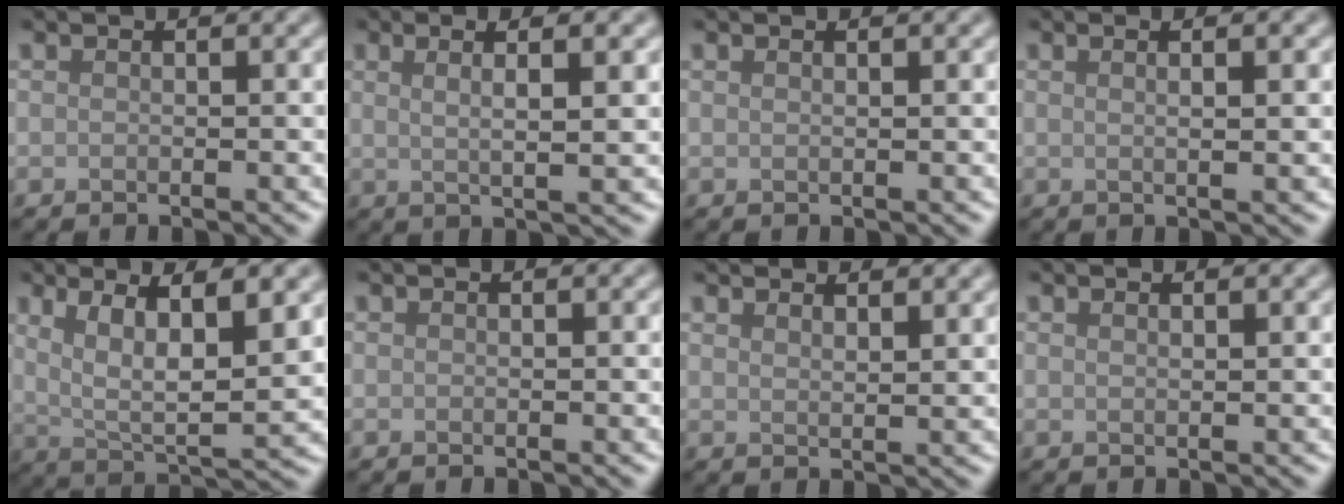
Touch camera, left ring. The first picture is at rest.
{"total": 4.8, "force": [1.7, 1.2, 4.4], "torque": [-0.063, 0.003, 0.012]}
{"total": 0.6, "force": [0.5, 0.2, 0.4], "torque": [-0.004, 0.001, 0.004]}
{"total": 3.3, "force": [1.2, 1.1, 2.8], "torque": [-0.024, 0.005, -0.003]}
{"total": 8.4, "force": [3.0, 2.7, 7.3], "torque": [-0.129, -0.007, 0.057]}
{"total": 0.0}
{"total": 3.5, "force": [3.0, 1.0, 1.5], "torque": [-0.006, 0.007, 0.030]}
{"total": 0.9, "force": [0.7, 0.3, 0.6], "torque": [-0.006, 0.001, 0.005]}